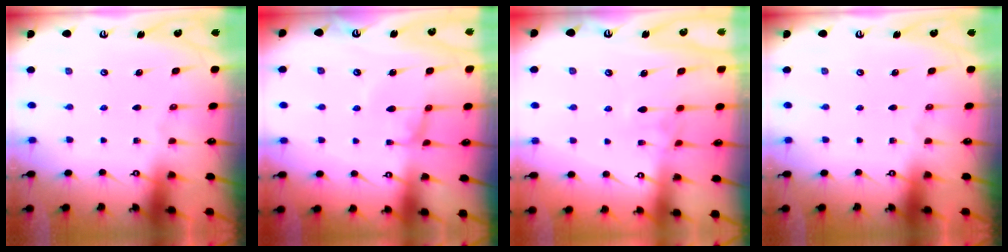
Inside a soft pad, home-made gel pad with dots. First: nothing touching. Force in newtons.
{"total": 0.6, "press": 0.5, "slide": 0.2}
{"total": 2.4, "press": 2.3, "slide": 0.7}
{"total": 0.0}